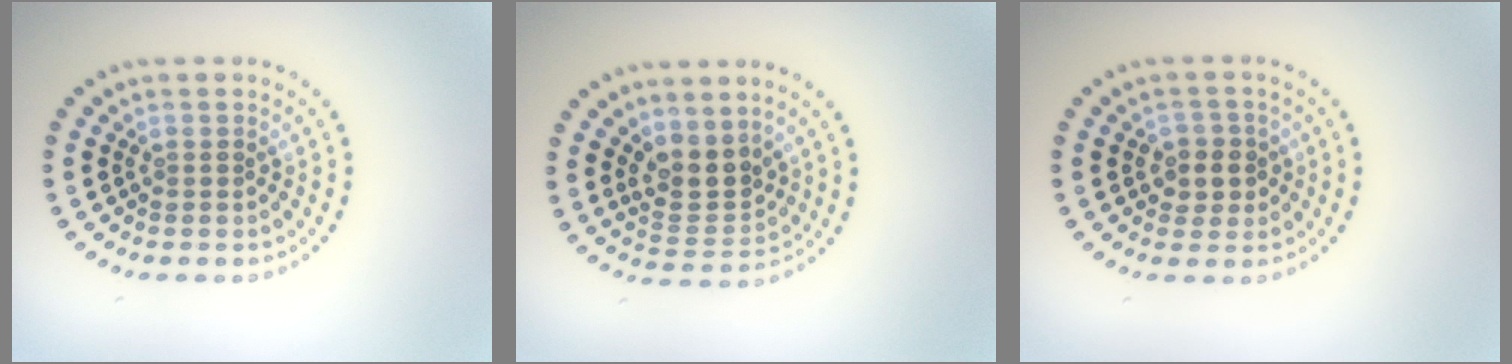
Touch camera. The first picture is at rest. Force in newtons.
{"total": 3.2, "press": 2.8, "slide": 1.4}
{"total": 2.3, "press": 2.1, "slide": 1.0}